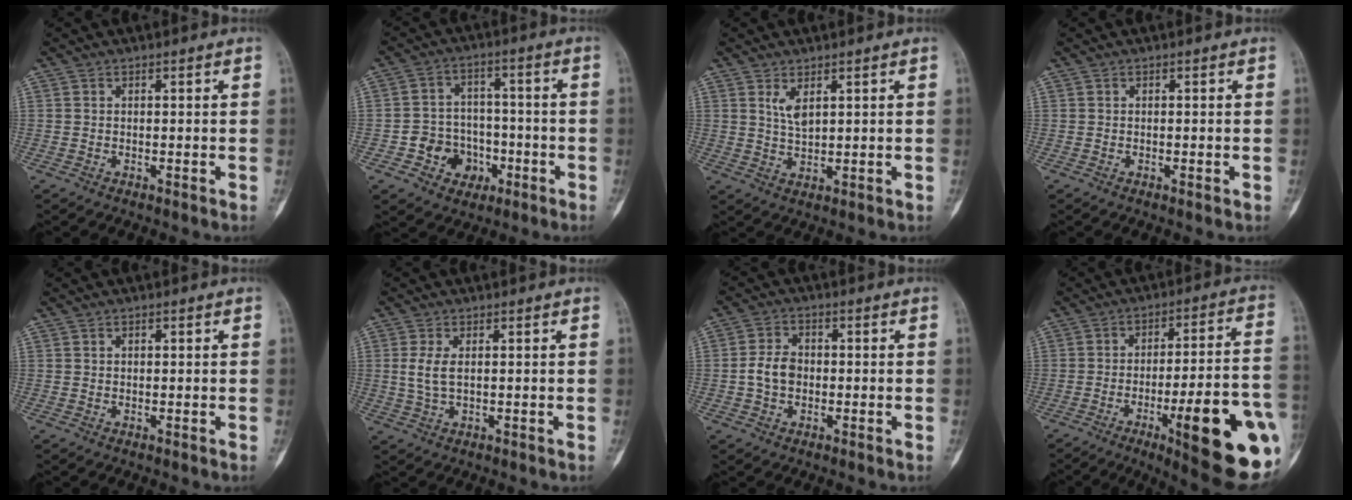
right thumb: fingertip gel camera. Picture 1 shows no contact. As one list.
[{"total": 9.0, "force": [-3.5, 7.7, 3.1], "torque": [-0.006, 0.038, -0.052]}, {"total": 3.3, "force": [1.6, 1.3, 2.6], "torque": [-0.047, -0.014, 0.036]}, {"total": 0.6, "force": [-0.1, 0.2, 0.5], "torque": [-0.005, -0.001, -0.002]}, {"total": 0.6, "force": [0.2, 0.4, 0.3], "torque": [-0.003, 0.000, 0.004]}, {"total": 3.8, "force": [0.5, 1.8, 3.3], "torque": [-0.077, -0.001, 0.012]}, {"total": 5.2, "force": [-0.6, 3.9, 3.4], "torque": [-0.058, 0.013, -0.015]}, {"total": 22.8, "force": [-7.7, 4.8, 21.0], "torque": [-0.235, 0.013, -0.096]}]